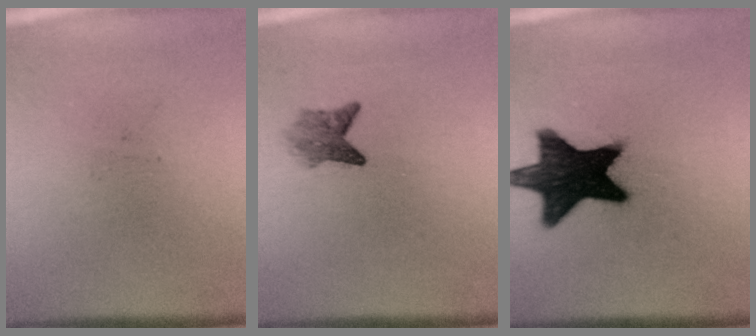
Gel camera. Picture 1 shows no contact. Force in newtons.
{"total": 2.6}
{"total": 15.8}